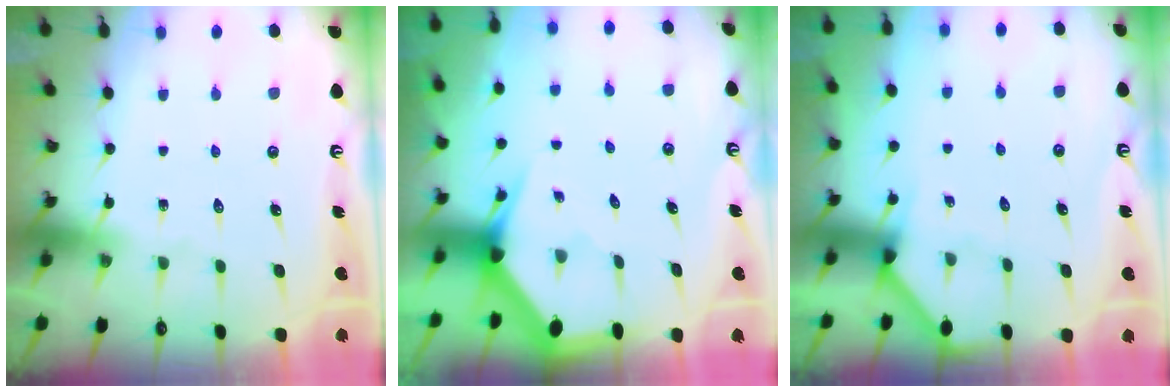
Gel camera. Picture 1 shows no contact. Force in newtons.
{"total": 3.5, "press": 3.5, "slide": 0.1}
{"total": 2.3, "press": 2.3, "slide": 0.1}